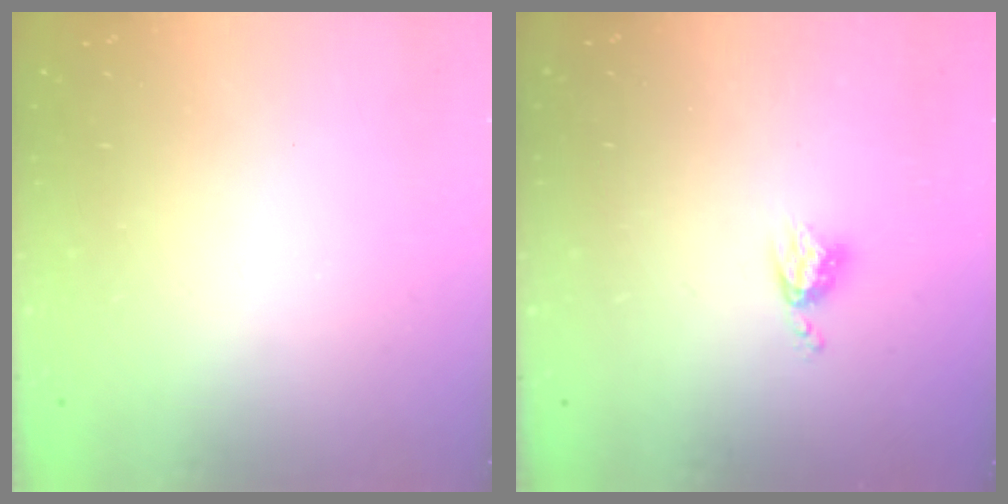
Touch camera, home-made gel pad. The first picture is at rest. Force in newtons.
{"total": 3.6, "press": 3.6, "slide": 0.4}